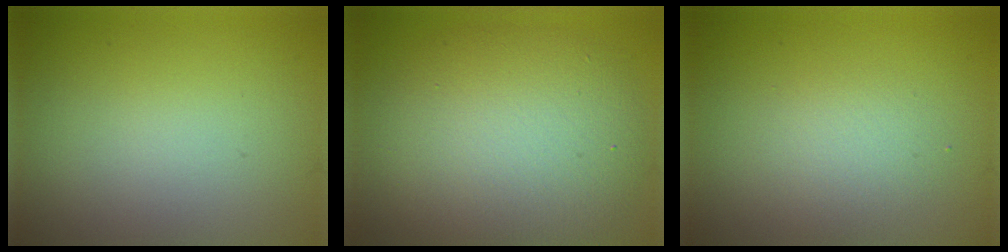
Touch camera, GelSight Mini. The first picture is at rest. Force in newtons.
{"total": 9.3, "press": 9.3, "slide": 0.6}
{"total": 2.1, "press": 2.1, "slide": 0.2}